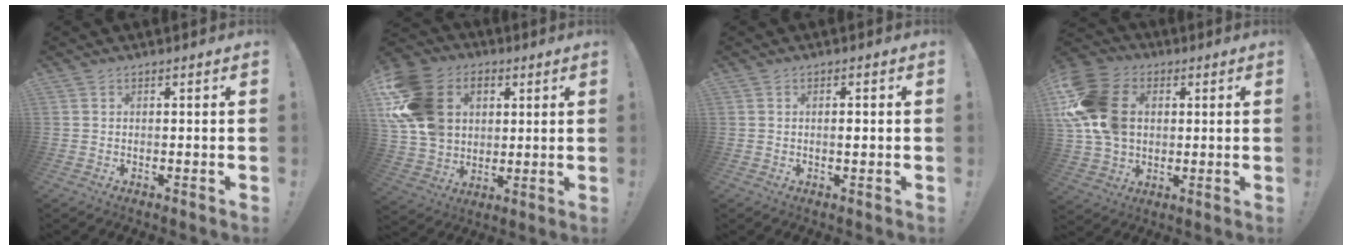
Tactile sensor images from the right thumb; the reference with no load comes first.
{"total": 20.5, "force": [5.1, 15.9, 12.0], "torque": [-0.217, -0.009, 0.107]}
{"total": 1.3, "force": [-0.2, 0.3, 1.3], "torque": [-0.008, -0.004, -0.007]}
{"total": 20.3, "force": [3.5, 15.4, 12.7], "torque": [-0.231, -0.005, 0.071]}